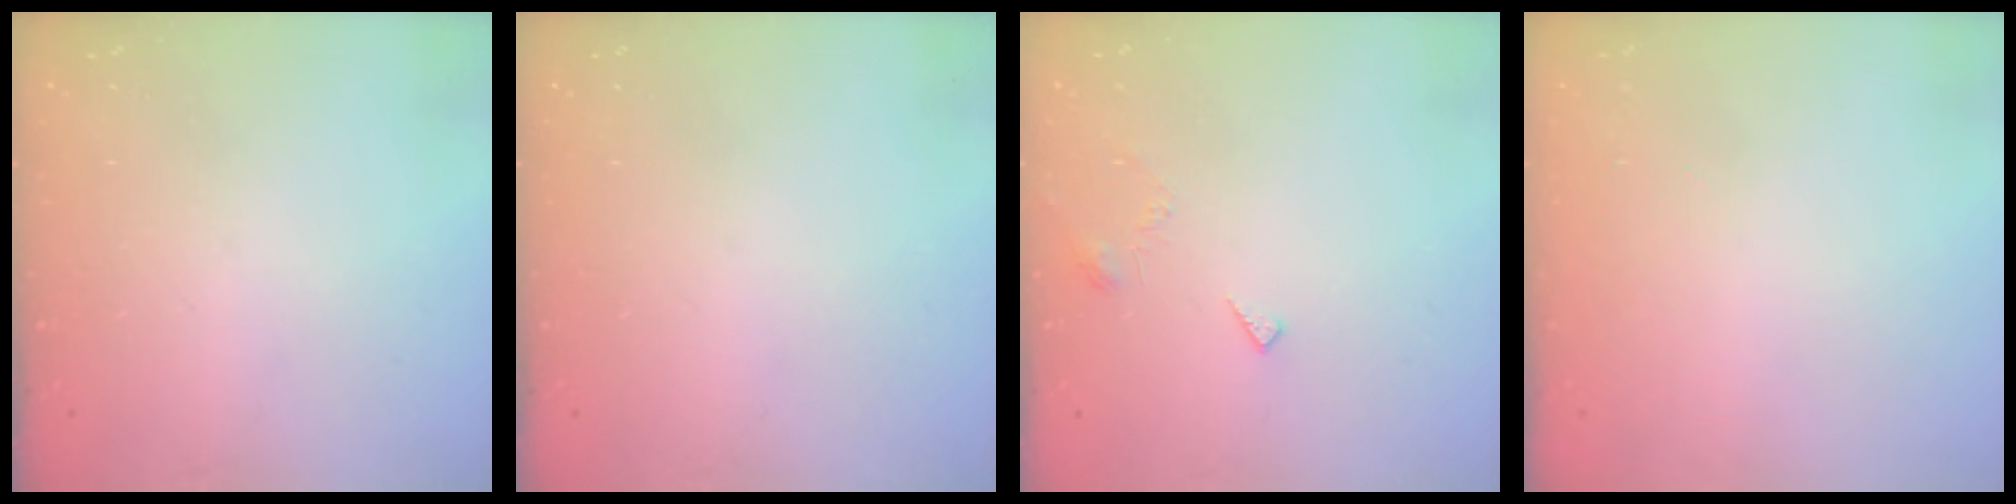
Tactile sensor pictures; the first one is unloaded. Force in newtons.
{"total": 0.0}
{"total": 5.2, "press": 5.2, "slide": 0.5}
{"total": 2.0, "press": 2.0, "slide": 0.1}